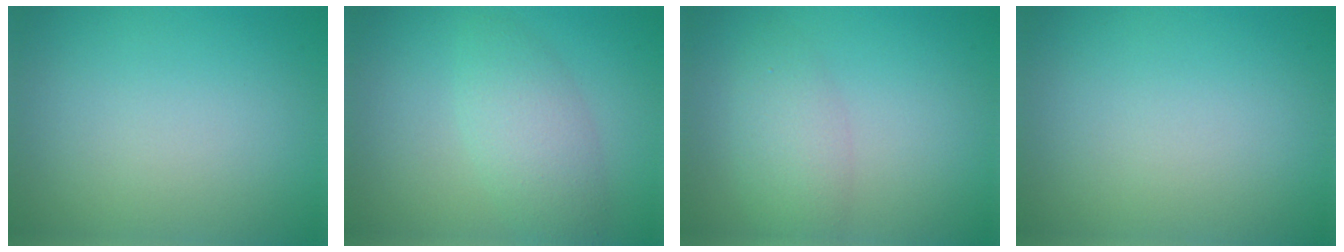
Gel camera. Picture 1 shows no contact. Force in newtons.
{"total": 3.7, "press": 3.7, "slide": 0.2}
{"total": 3.0, "press": 3.0, "slide": 0.0}
{"total": 0.0}